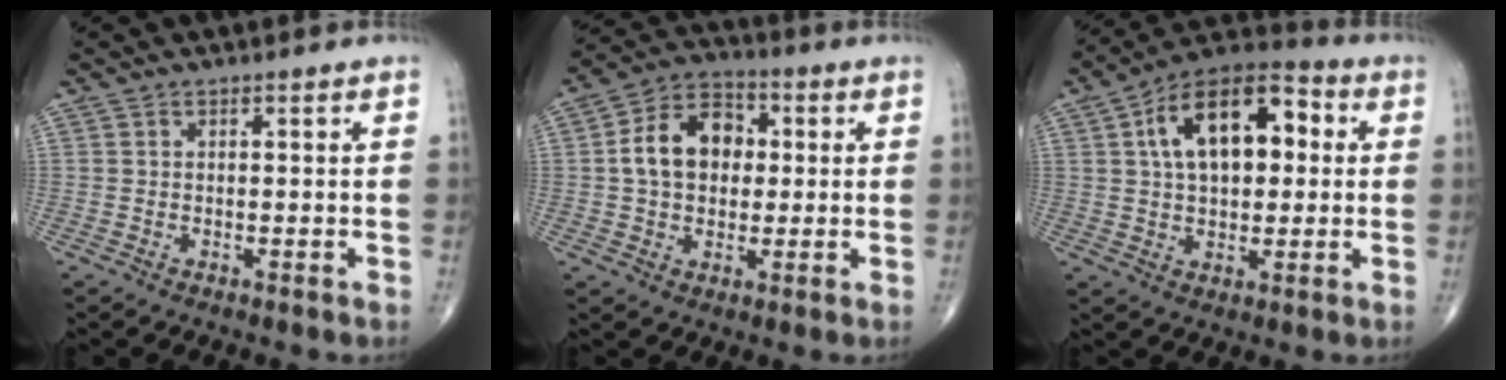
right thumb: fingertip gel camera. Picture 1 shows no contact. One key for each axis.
{"total": 12.0, "fx": 1.1, "fy": 8.7, "fz": 8.1, "tx": -0.118, "ty": 0.021, "tz": 0.010}
{"total": 17.2, "fx": 3.6, "fy": 9.6, "fz": 13.8, "tx": -0.200, "ty": 0.027, "tz": 0.050}